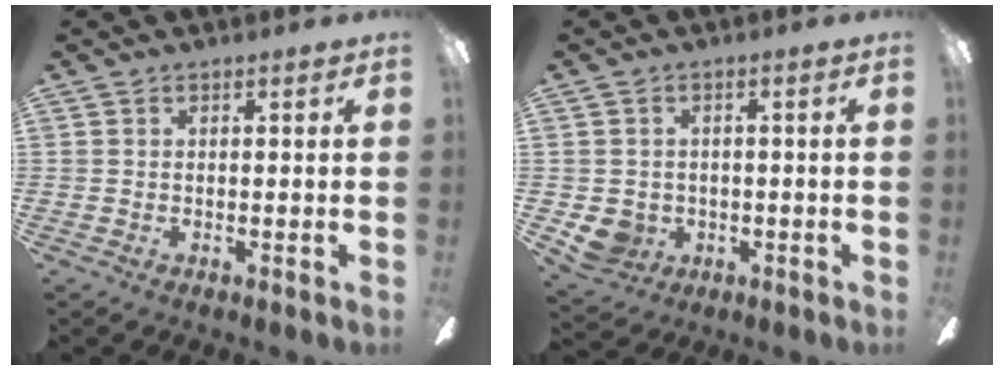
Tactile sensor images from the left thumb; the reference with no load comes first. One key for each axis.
{"total": 5.6, "fx": -1.2, "fy": 5.3, "fz": 1.5, "tx": -0.046, "ty": 0.004, "tz": -0.022}